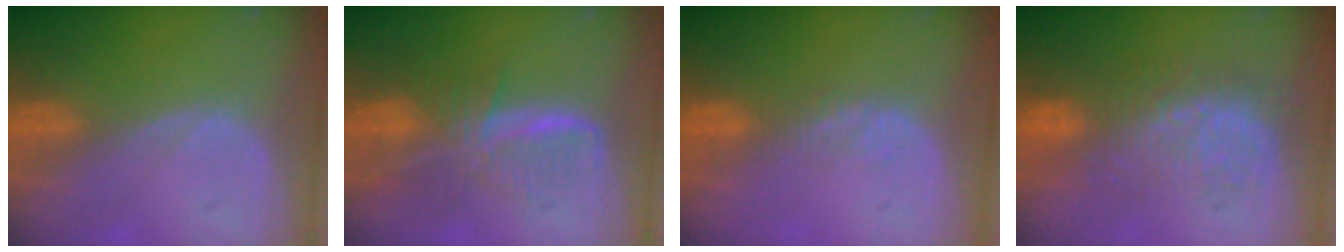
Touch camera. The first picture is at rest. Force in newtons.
{"total": 7.6, "press": 6.7, "slide": 3.7}
{"total": 2.5, "press": 1.9, "slide": 1.7}
{"total": 8.8, "press": 8.6, "slide": 2.0}